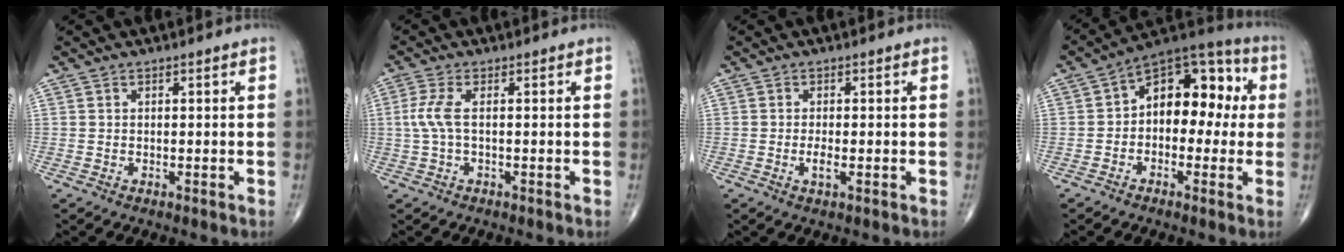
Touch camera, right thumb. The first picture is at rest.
{"total": 3.8, "force": [0.0, 1.1, 3.7], "torque": [-0.107, 0.004, -0.002]}
{"total": 2.1, "force": [-0.6, 0.6, 1.9], "torque": [-0.040, -0.002, -0.011]}
{"total": 14.2, "force": [0.9, 9.0, 10.9], "torque": [-0.108, 0.047, -0.006]}